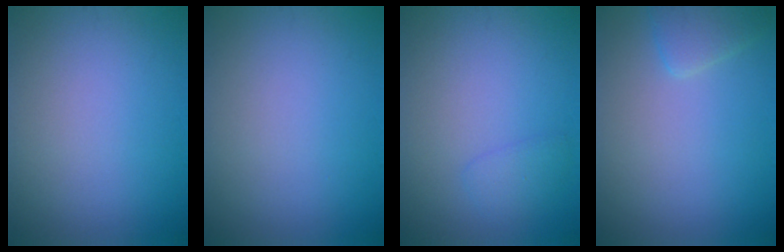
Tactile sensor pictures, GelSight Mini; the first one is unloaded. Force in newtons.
{"total": 0.0}
{"total": 1.3, "press": 1.3, "slide": 0.0}
{"total": 1.8, "press": 1.8, "slide": 0.2}